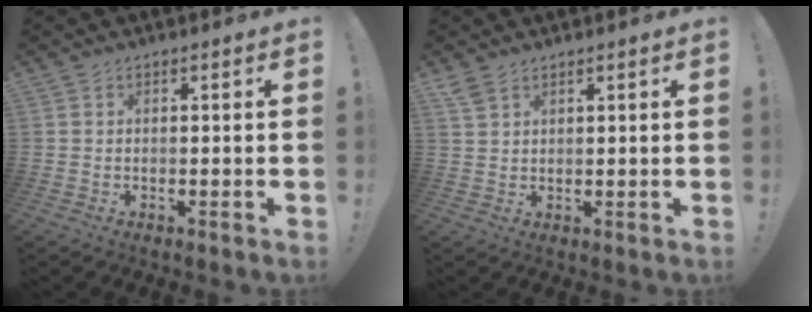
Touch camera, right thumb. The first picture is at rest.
{"total": 3.2, "force": [2.7, 1.3, 1.1], "torque": [-0.020, -0.012, 0.052]}